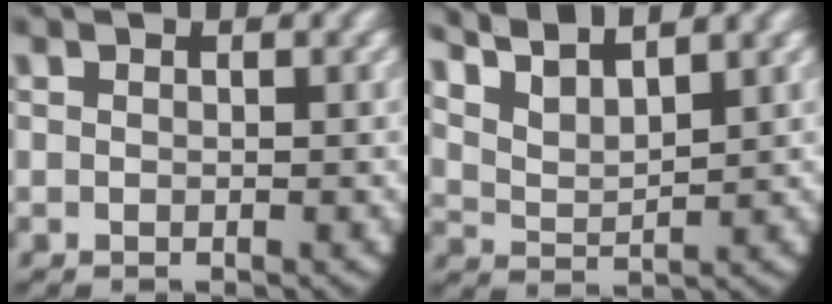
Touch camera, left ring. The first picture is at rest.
{"total": 6.9, "force": [4.4, 4.2, 3.2], "torque": [-0.086, 0.005, 0.065]}